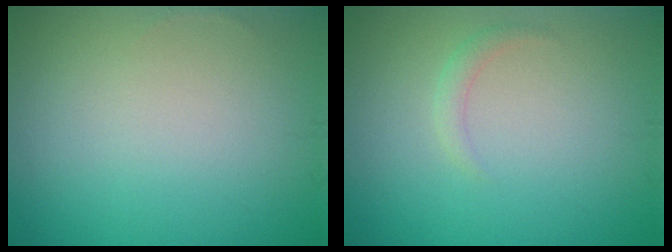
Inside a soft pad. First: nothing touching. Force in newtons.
{"total": 1.0, "press": 1.0, "slide": 0.0}